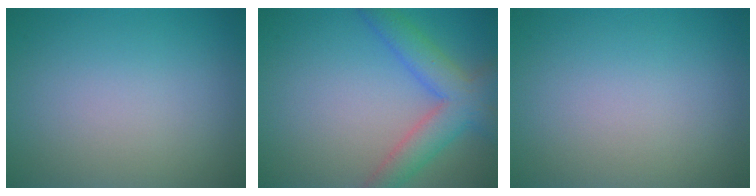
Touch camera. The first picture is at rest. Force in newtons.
{"total": 5.4, "press": 5.4, "slide": 0.2}
{"total": 0.0}